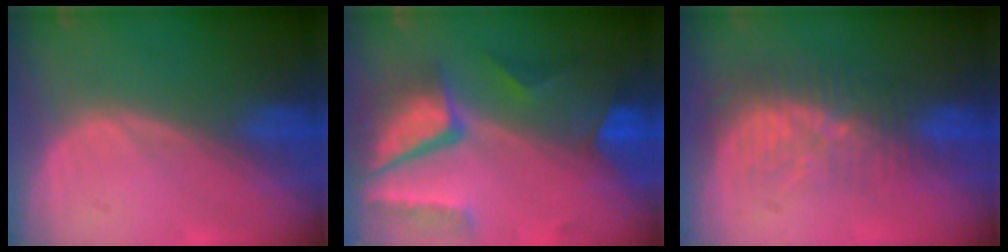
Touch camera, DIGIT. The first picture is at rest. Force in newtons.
{"total": 10.3, "press": 8.8, "slide": 5.4}
{"total": 8.6, "press": 7.4, "slide": 4.5}